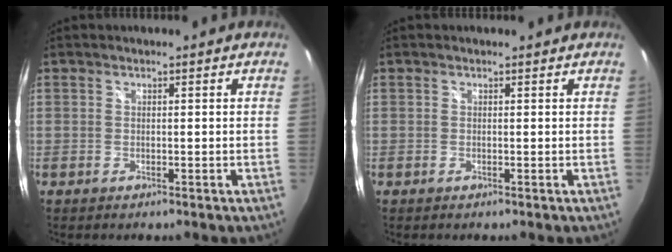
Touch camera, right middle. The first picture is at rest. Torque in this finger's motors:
{"motor_torque": [1.22, -0.92, 0.00, -0.01]}